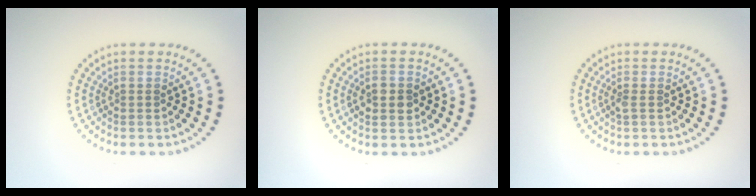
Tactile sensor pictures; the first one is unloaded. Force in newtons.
{"total": 2.5, "press": 2.5, "slide": 0.1}
{"total": 0.7, "press": 0.6, "slide": 0.3}